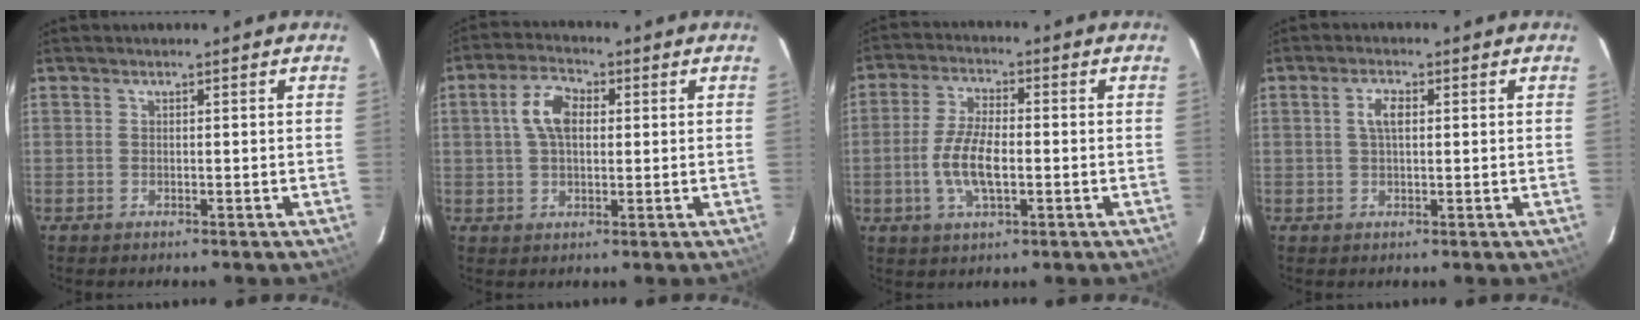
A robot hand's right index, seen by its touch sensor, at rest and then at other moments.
{"total": 6.8, "force": [1.3, 4.0, 5.4], "torque": [-0.105, 0.019, 0.026]}
{"total": 8.5, "force": [-1.7, 3.4, 7.6], "torque": [-0.156, 0.000, -0.033]}
{"total": 3.2, "force": [0.7, 1.4, 2.8], "torque": [-0.056, 0.007, 0.015]}